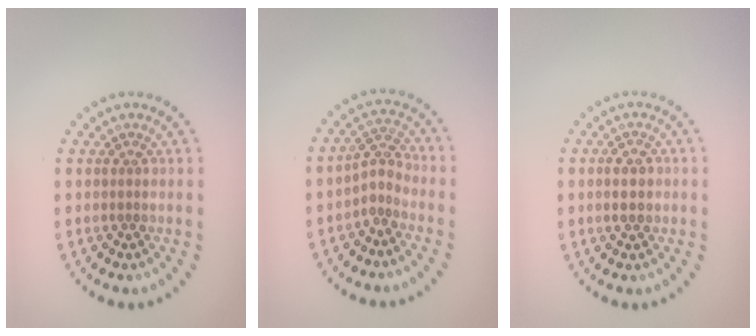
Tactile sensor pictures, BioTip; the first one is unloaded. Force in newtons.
{"total": 2.1, "press": 1.5, "slide": 1.5}
{"total": 2.0, "press": 1.9, "slide": 0.2}